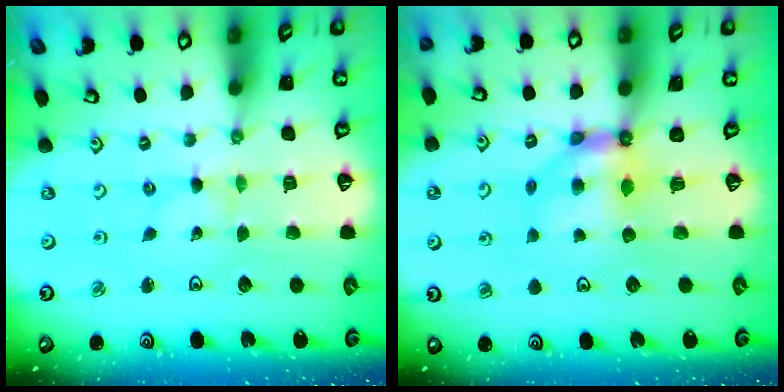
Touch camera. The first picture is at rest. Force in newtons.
{"total": 6.9, "press": 6.8, "slide": 0.7}